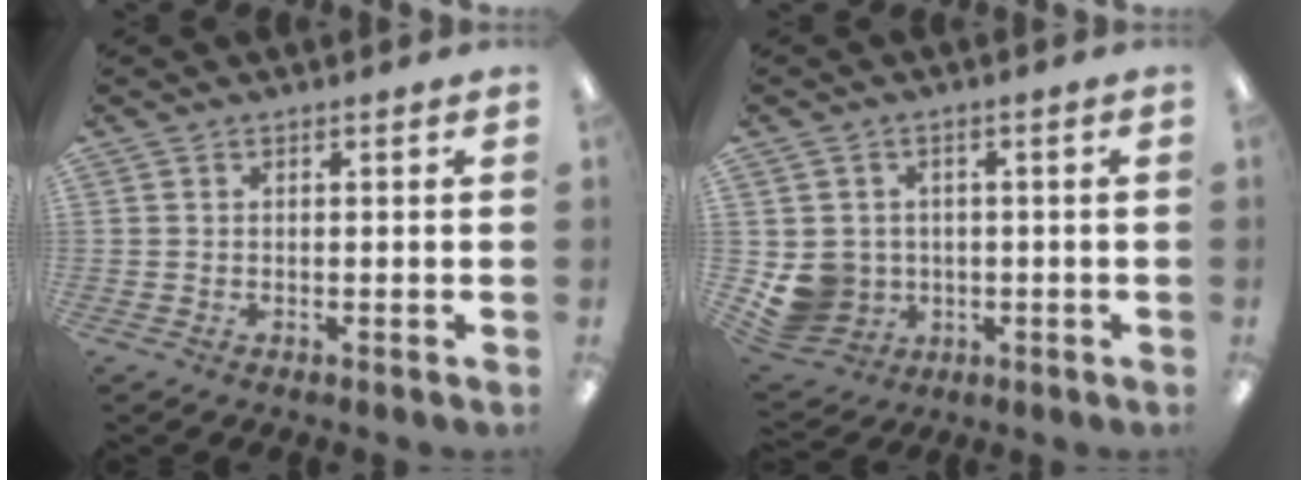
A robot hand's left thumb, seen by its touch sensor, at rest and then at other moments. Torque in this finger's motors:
{"motor_torque": [0.41, 1.74, 0.38, -0.45, 0.04]}